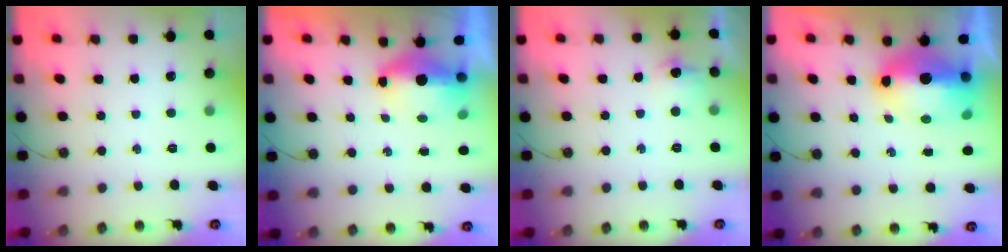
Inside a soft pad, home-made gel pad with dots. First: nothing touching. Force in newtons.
{"total": 12.5, "press": 7.8, "slide": 9.7}
{"total": 6.4, "press": 6.4, "slide": 0.4}
{"total": 13.3, "press": 13.2, "slide": 1.8}